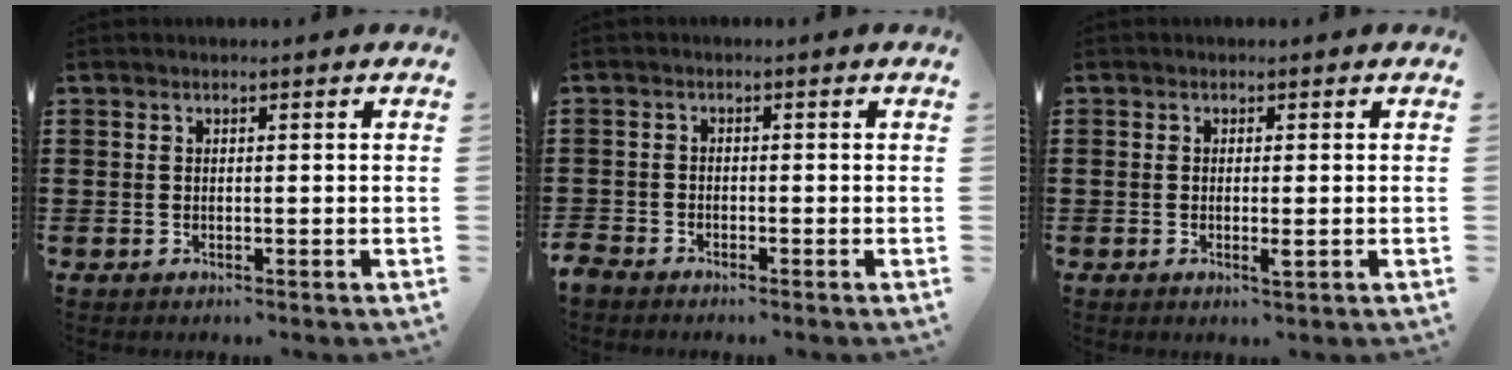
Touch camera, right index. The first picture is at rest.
{"total": 1.9, "force": [-1.8, 0.5, 0.0], "torque": [-0.013, -0.002, -0.044]}
{"total": 1.8, "force": [-0.5, 0.2, 1.7], "torque": [-0.037, -0.006, -0.010]}